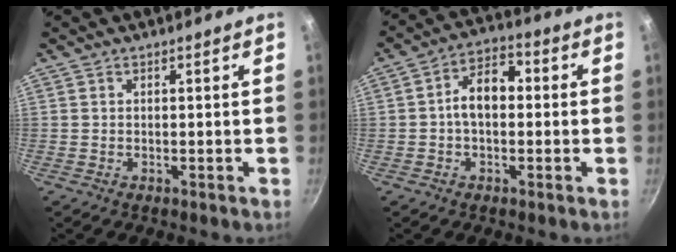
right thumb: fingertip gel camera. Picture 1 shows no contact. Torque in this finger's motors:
{"motor_torque": [1.12, 1.40, 1.20, -0.14, 0.02]}